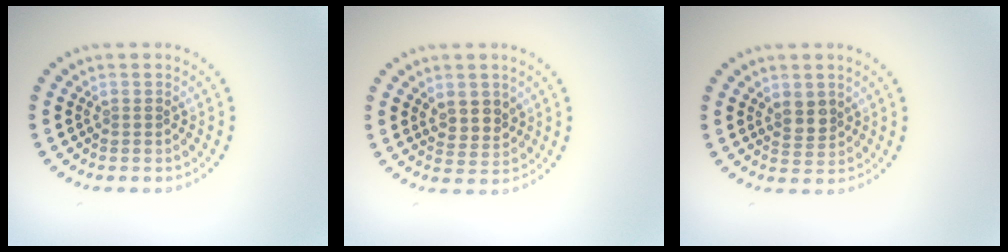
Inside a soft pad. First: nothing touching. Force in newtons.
{"total": 2.5, "press": 2.3, "slide": 1.0}
{"total": 1.9, "press": 1.7, "slide": 0.8}